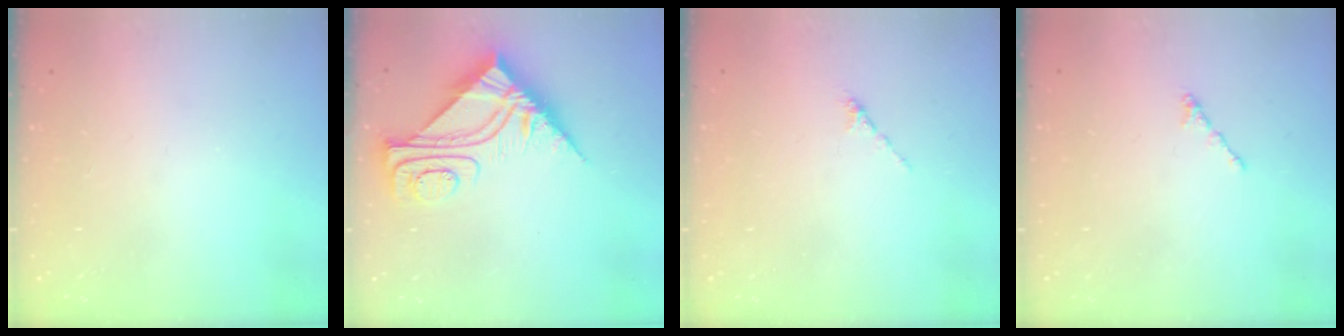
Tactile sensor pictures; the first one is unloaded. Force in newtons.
{"total": 10.0, "press": 9.9, "slide": 0.9}
{"total": 0.0}
{"total": 0.5, "press": 0.4, "slide": 0.3}